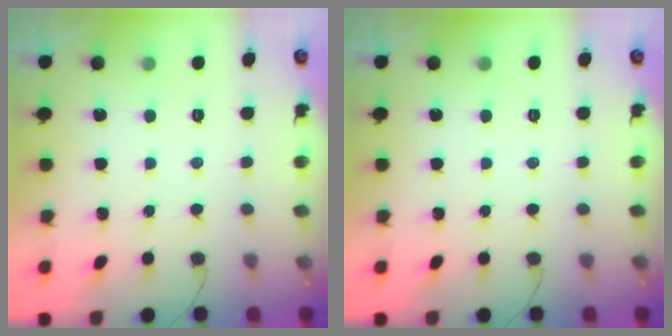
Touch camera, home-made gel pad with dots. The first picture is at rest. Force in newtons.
{"total": 0.0}